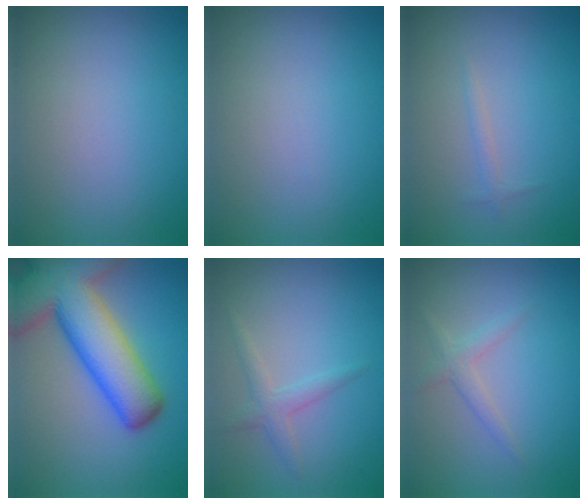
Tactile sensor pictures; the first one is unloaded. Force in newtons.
{"total": 0.0}
{"total": 0.7, "press": 0.7, "slide": 0.1}
{"total": 13.5, "press": 13.5, "slide": 0.8}
{"total": 1.6, "press": 1.6, "slide": 0.0}
{"total": 1.5, "press": 1.5, "slide": 0.1}